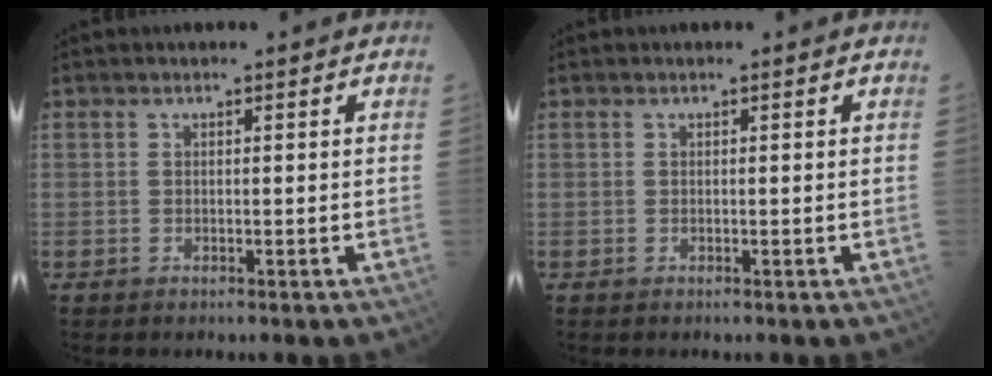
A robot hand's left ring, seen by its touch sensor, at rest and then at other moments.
{"total": 0.0}